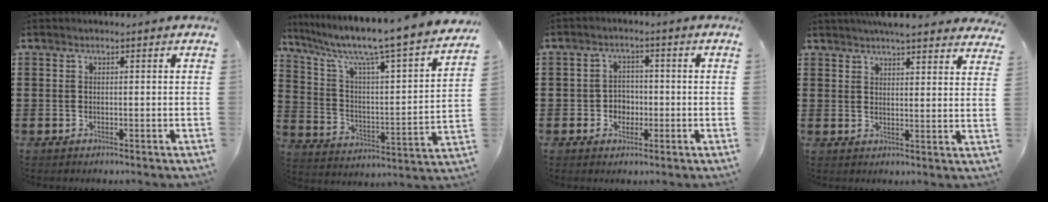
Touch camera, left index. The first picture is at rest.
{"total": 8.5, "force": [7.0, 0.0, 4.8], "torque": [-0.123, -0.060, 0.104]}
{"total": 3.0, "force": [-1.0, 2.6, 1.1], "torque": [-0.030, 0.005, -0.024]}
{"total": 5.1, "force": [4.8, 0.4, 1.7], "torque": [-0.045, -0.010, 0.089]}